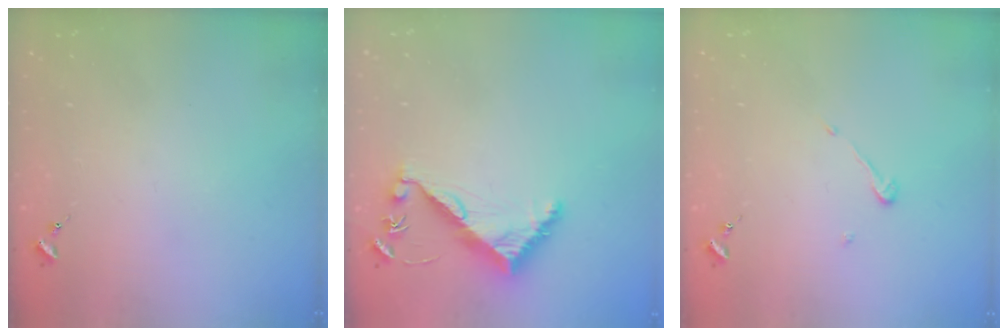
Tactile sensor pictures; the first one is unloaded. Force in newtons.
{"total": 8.0, "press": 8.0, "slide": 0.5}
{"total": 3.8, "press": 3.8, "slide": 0.3}